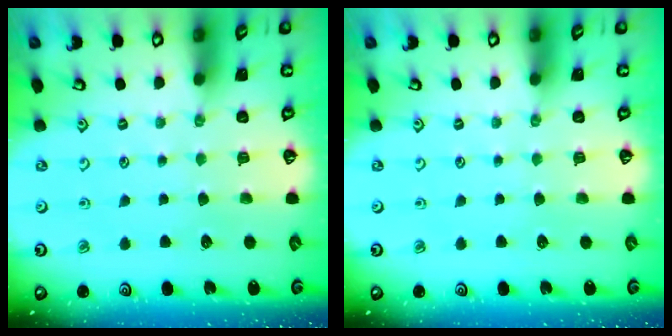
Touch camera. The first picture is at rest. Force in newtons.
{"total": 0.0}